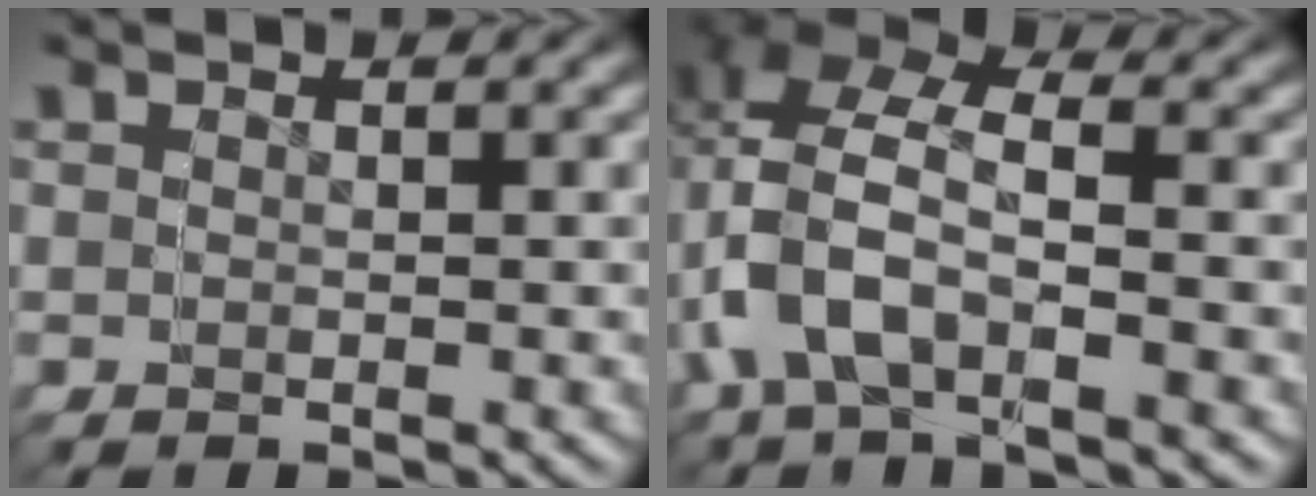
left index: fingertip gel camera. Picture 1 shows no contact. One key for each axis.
{"total": 6.4, "fx": -0.6, "fy": 5.0, "fz": 3.9, "tx": -0.090, "ty": -0.008, "tz": -0.015}